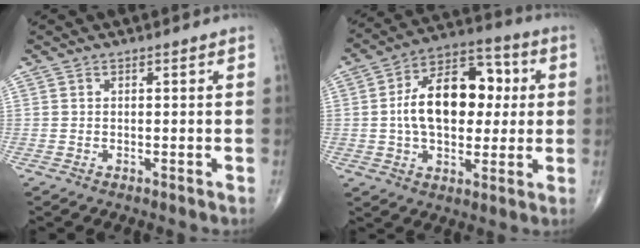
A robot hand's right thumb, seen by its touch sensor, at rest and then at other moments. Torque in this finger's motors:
{"motor_torque": [1.73, 2.09, 1.68, 0.08, 0.15]}